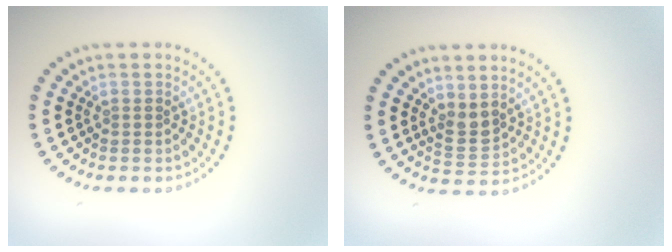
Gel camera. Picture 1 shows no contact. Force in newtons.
{"total": 1.8, "press": 1.6, "slide": 1.0}